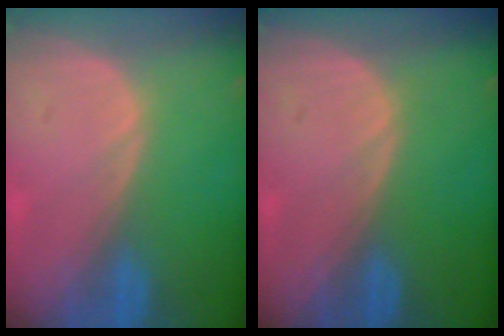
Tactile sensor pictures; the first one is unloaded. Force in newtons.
{"total": 0.0}